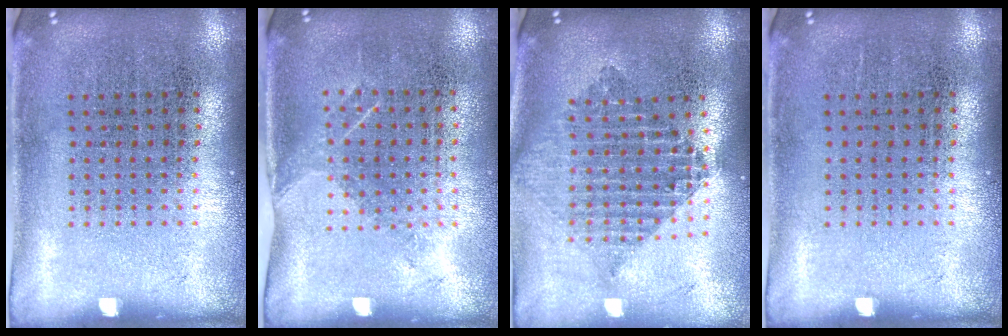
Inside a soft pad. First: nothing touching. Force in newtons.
{"total": 1.1, "press": 0.9, "slide": 0.7}
{"total": 2.1, "press": 1.7, "slide": 1.2}
{"total": 0.0}